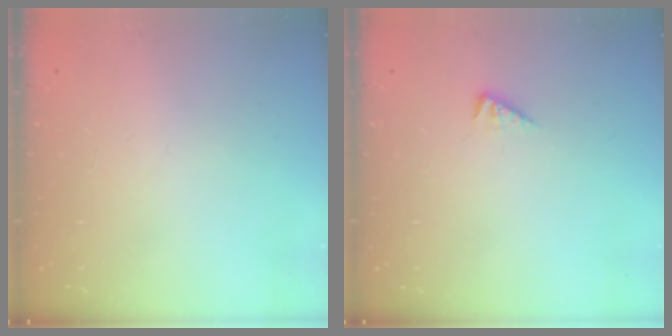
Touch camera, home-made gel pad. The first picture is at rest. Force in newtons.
{"total": 1.4, "press": 1.4, "slide": 0.5}